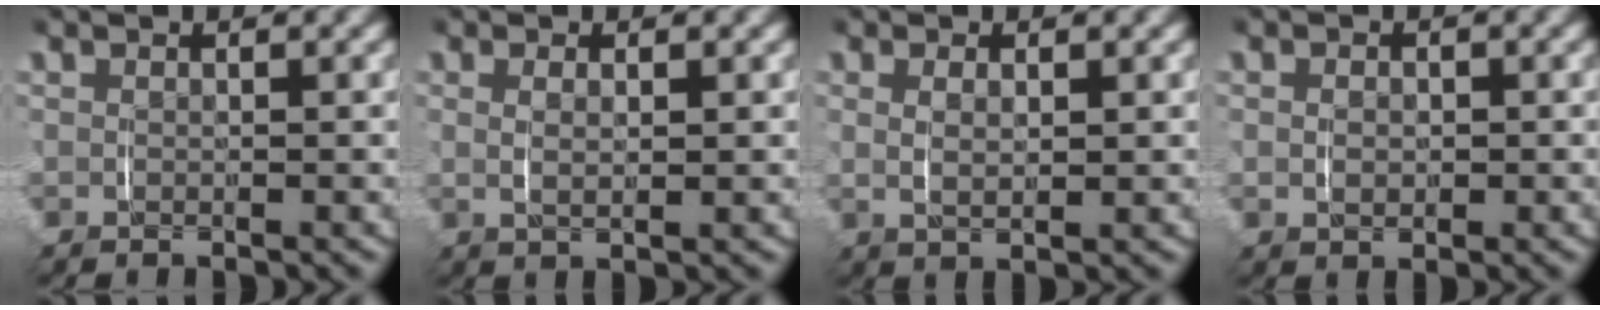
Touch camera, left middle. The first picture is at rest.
{"total": 1.5, "force": [0.5, 0.3, 1.4], "torque": [-0.026, -0.003, 0.014]}
{"total": 1.8, "force": [0.6, 0.6, 1.5], "torque": [-0.029, -0.005, 0.018]}
{"total": 1.4, "force": [0.0, 1.0, 0.9], "torque": [-0.013, -0.005, 0.004]}